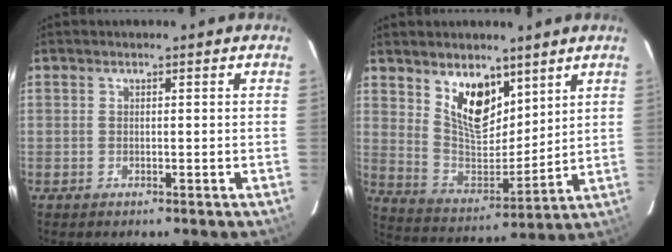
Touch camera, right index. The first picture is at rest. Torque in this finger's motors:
{"motor_torque": [0.25, 0.48, 0.17, 0.09]}